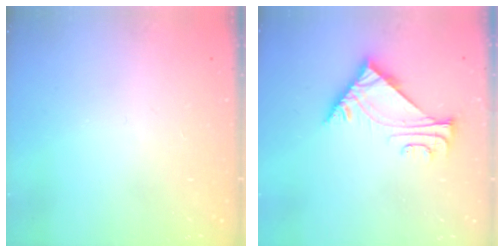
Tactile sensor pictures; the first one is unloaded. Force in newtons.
{"total": 5.7, "press": 5.6, "slide": 0.7}